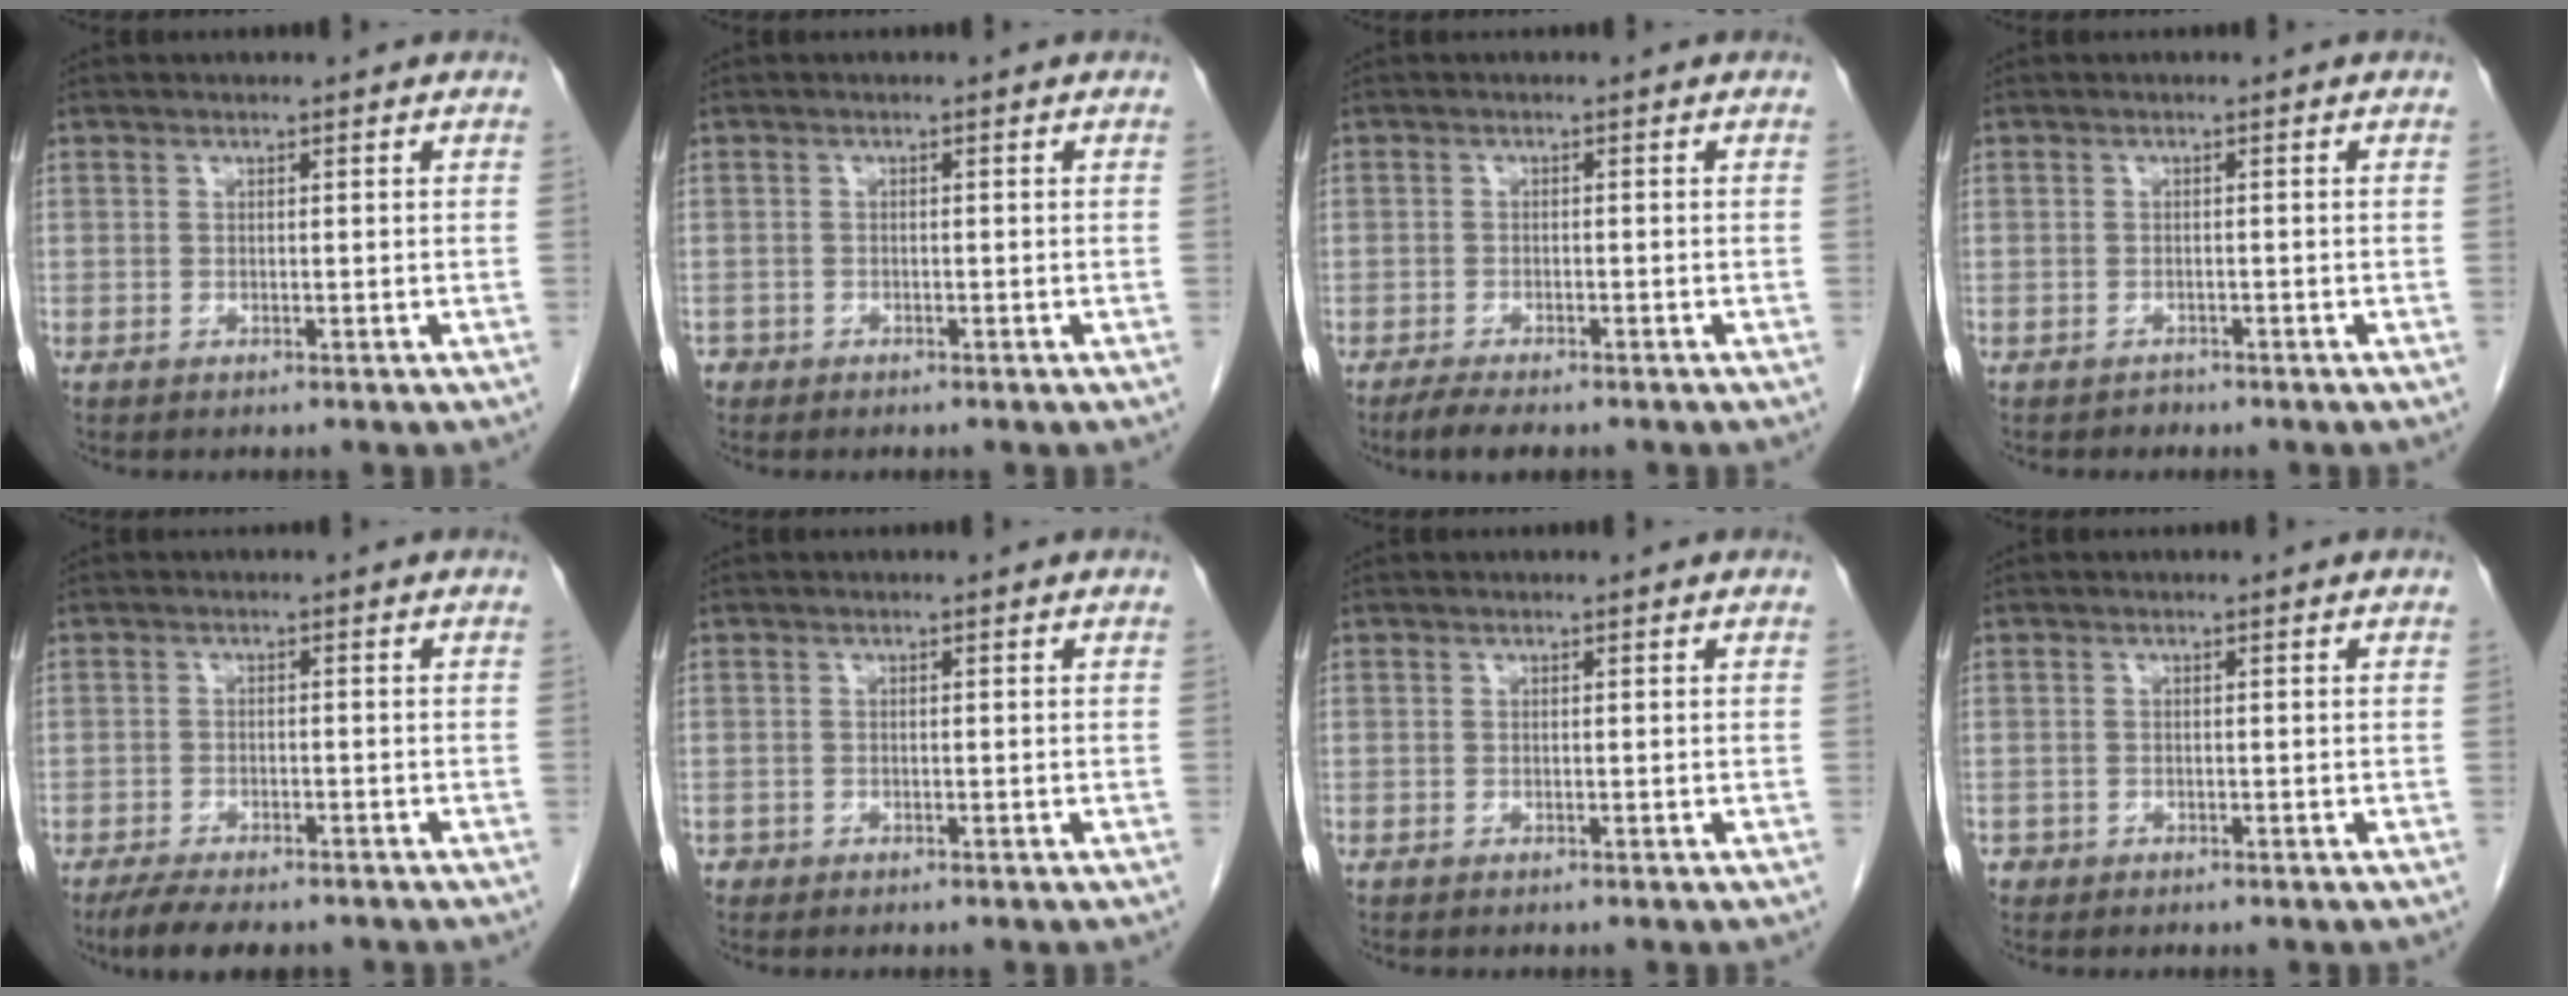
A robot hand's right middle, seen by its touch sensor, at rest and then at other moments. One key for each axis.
{"total": 1.1, "fx": -0.8, "fy": 0.8, "fz": 0.0, "tx": -0.004, "ty": 0.003, "tz": -0.013}
{"total": 3.7, "fx": -3.0, "fy": 0.9, "fz": 2.1, "tx": -0.042, "ty": -0.010, "tz": -0.045}
{"total": 0.8, "fx": -0.7, "fy": 0.4, "fz": -0.1, "tx": -0.006, "ty": -0.001, "tz": -0.015}
{"total": 7.7, "fx": -6.2, "fy": 2.4, "fz": 3.9, "tx": -0.059, "ty": -0.011, "tz": -0.093}
{"total": 0.5, "fx": -0.3, "fy": 0.4, "fz": 0.0, "tx": -0.001, "ty": 0.003, "tz": -0.006}
{"total": 0.0}
{"total": 0.8, "fx": -0.5, "fy": 0.6, "fz": 0.0, "tx": -0.001, "ty": 0.004, "tz": -0.008}